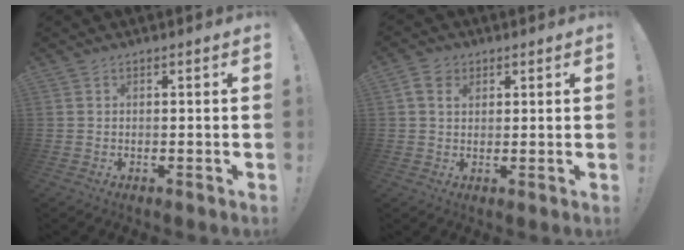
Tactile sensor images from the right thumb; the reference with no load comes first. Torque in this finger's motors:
{"motor_torque": [-0.04, 0.06, 0.07, -0.04, 0.00]}